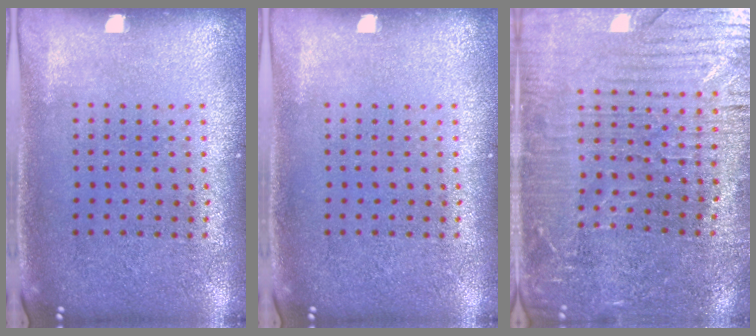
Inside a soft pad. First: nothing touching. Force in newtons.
{"total": 0.0}
{"total": 3.5, "press": 3.4, "slide": 0.7}